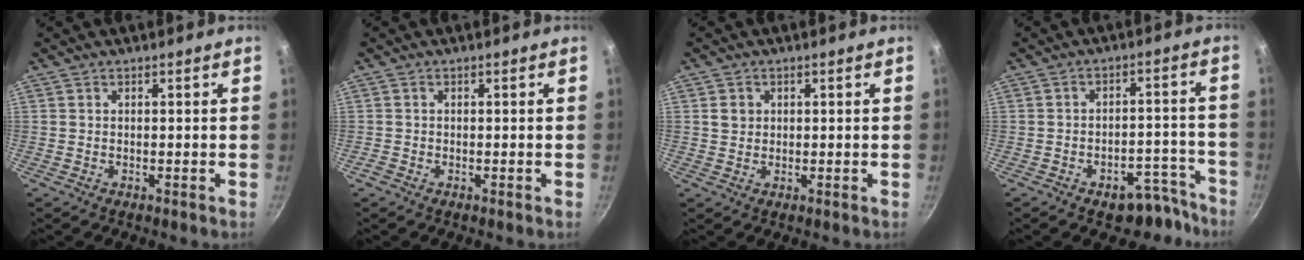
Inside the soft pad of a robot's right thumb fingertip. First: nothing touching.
{"total": 1.0, "force": [-0.6, 0.7, 0.2], "torque": [-0.005, 0.002, -0.013]}
{"total": 2.3, "force": [0.5, 2.0, 0.8], "torque": [-0.006, 0.004, 0.009]}
{"total": 9.4, "force": [-6.9, 5.2, 3.8], "torque": [0.023, 0.075, -0.076]}